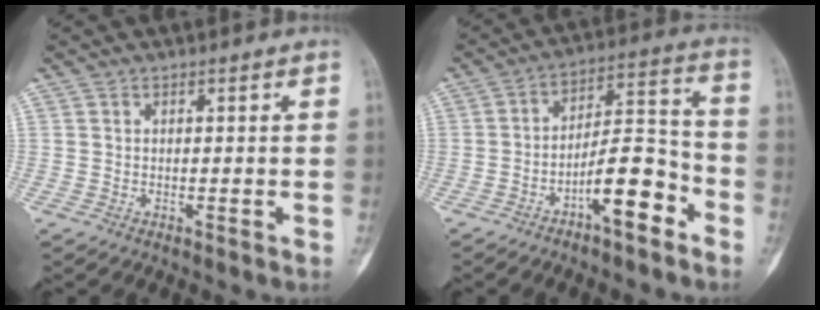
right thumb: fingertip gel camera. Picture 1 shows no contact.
{"total": 12.0, "force": [-6.2, 4.0, 9.5], "torque": [-0.149, 0.063, -0.102]}